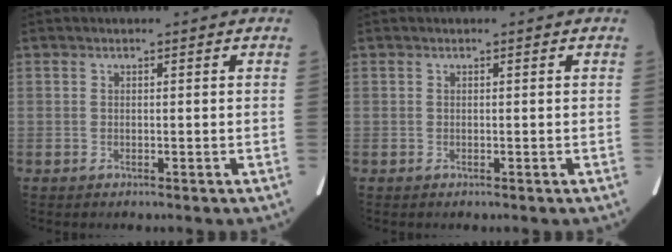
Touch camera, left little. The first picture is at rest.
{"total": 0.0}